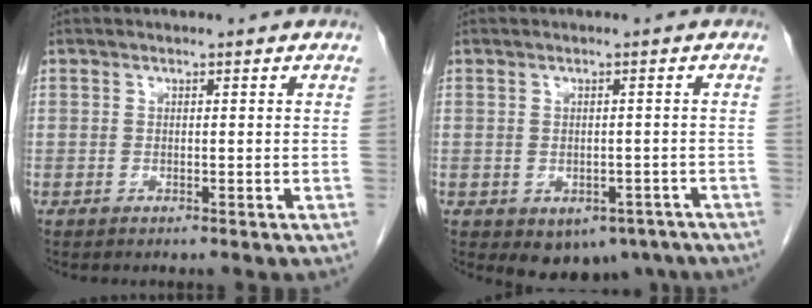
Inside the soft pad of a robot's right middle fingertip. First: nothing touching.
{"total": 6.5, "force": [-3.9, 4.4, 2.8], "torque": [-0.019, 0.006, -0.044]}